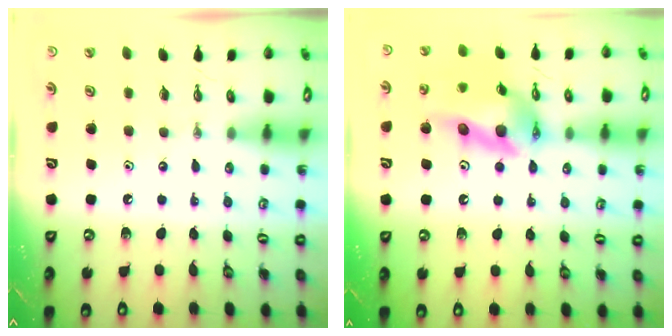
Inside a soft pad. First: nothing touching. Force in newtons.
{"total": 15.6, "press": 15.4, "slide": 2.1}